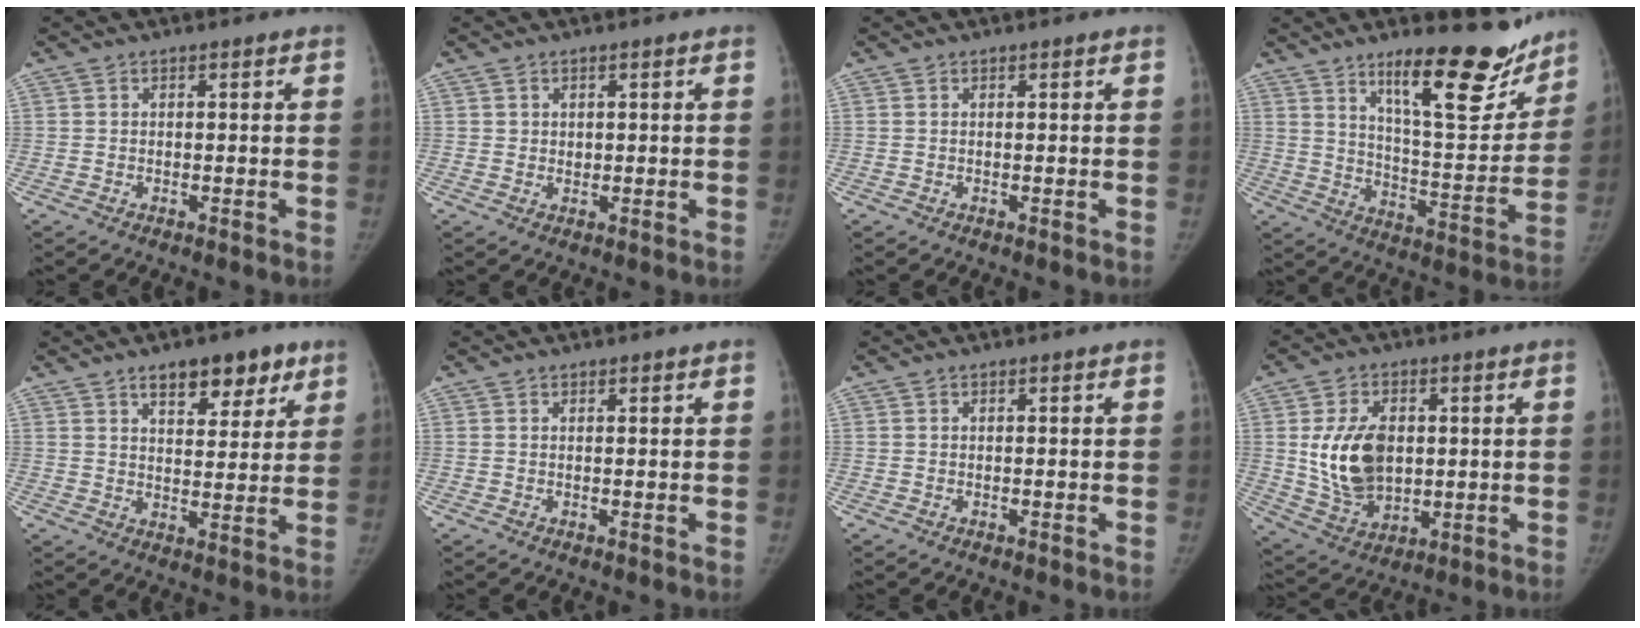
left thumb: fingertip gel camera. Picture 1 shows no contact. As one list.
[{"total": 1.4, "force": [0.6, 1.2, 0.3], "torque": [0.006, -0.002, 0.007]}, {"total": 0.0}, {"total": 20.5, "force": [14.1, 6.2, 13.6], "torque": [-0.143, -0.099, 0.216]}, {"total": 10.3, "force": [6.3, 4.8, 6.6], "torque": [-0.060, -0.032, 0.093]}, {"total": 0.5, "force": [0.4, 0.2, 0.3], "torque": [-0.003, -0.002, 0.005]}, {"total": 0.0}, {"total": 13.7, "force": [1.4, 9.4, 9.9], "torque": [-0.147, -0.015, 0.039]}]